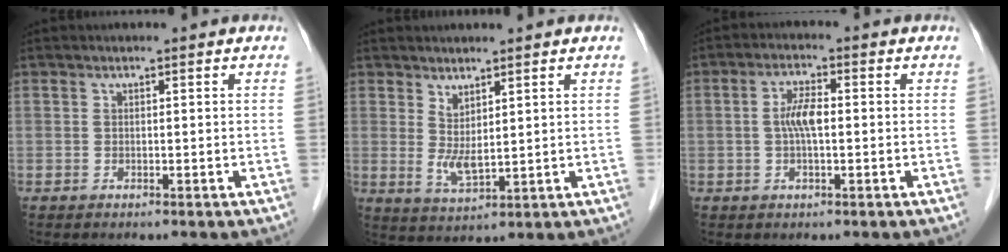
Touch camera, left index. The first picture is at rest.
{"total": 3.7, "force": [1.4, 1.1, 3.2], "torque": [-0.070, -0.008, 0.038]}
{"total": 4.1, "force": [-0.1, 1.1, 4.0], "torque": [-0.086, 0.008, -0.003]}